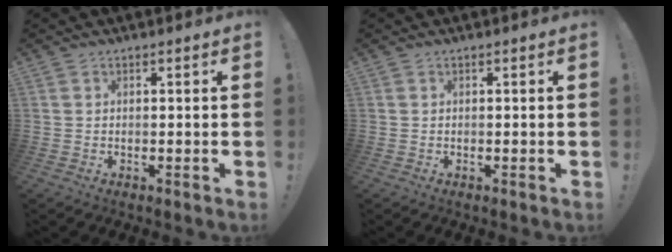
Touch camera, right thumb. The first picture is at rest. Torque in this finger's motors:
{"motor_torque": [-0.01, 0.01, 0.10, -0.02, 0.04]}